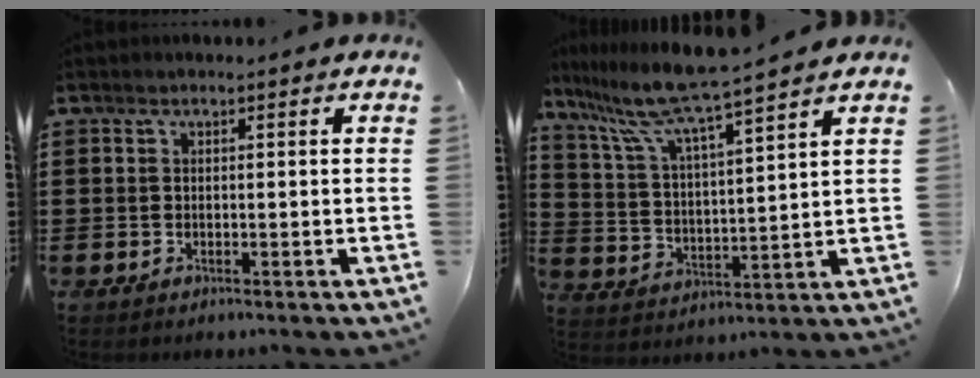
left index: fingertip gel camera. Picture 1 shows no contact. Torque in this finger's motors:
{"motor_torque": [1.10, -1.04, 0.54, 0.21]}